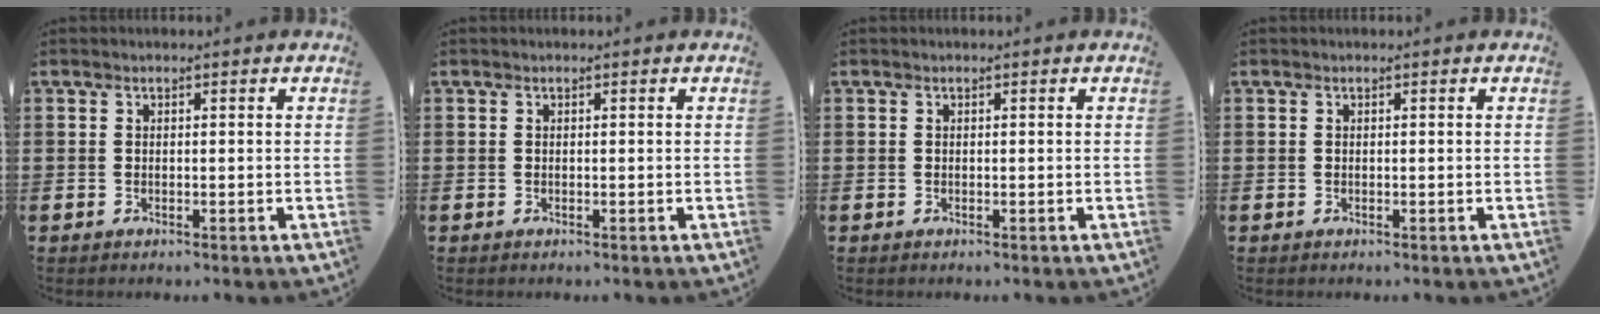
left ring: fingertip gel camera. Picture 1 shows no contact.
{"total": 0.0}
{"total": 0.0}
{"total": 0.0}